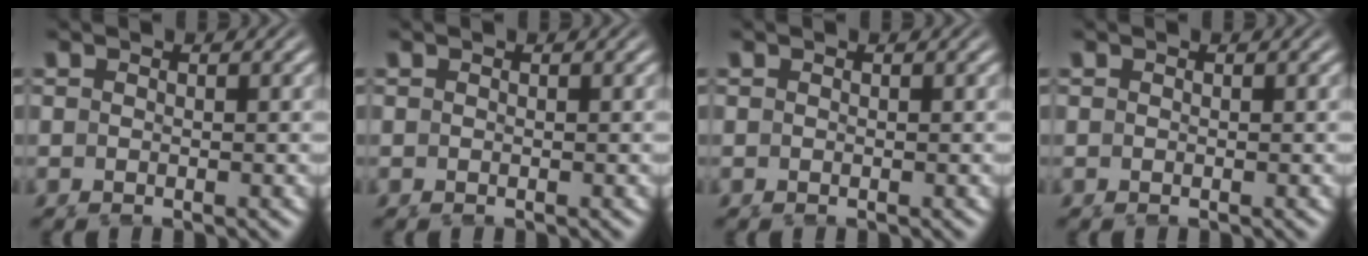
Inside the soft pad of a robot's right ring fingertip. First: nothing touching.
{"total": 0.0}
{"total": 0.0}
{"total": 0.0}